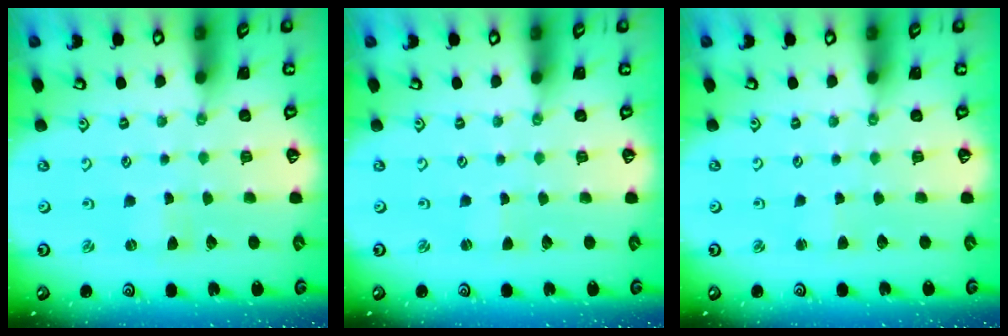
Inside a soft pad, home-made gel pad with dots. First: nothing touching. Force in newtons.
{"total": 0.0}
{"total": 2.2, "press": 2.2, "slide": 0.3}